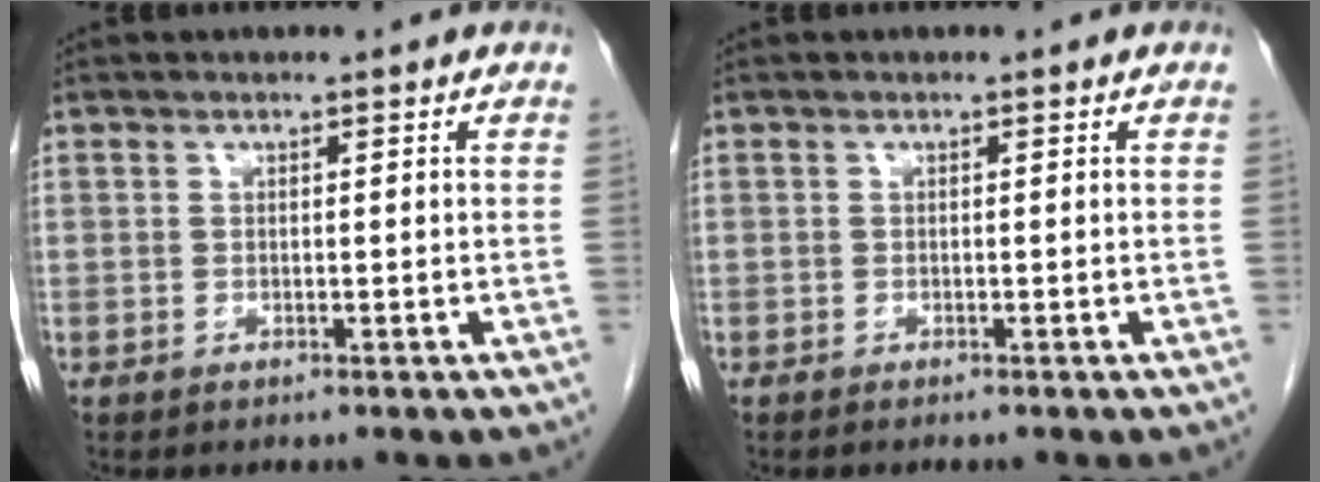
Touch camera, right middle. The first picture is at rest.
{"total": 0.8, "force": [-0.7, 0.1, 0.4], "torque": [-0.009, -0.002, -0.007]}